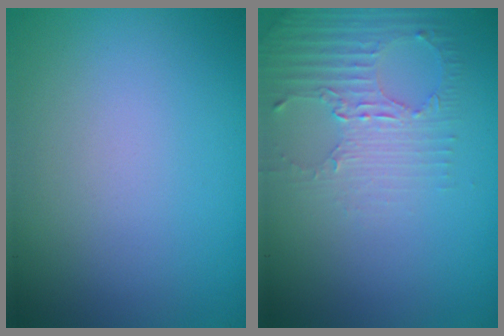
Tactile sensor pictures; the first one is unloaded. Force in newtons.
{"total": 2.9, "press": 2.3, "slide": 1.8}